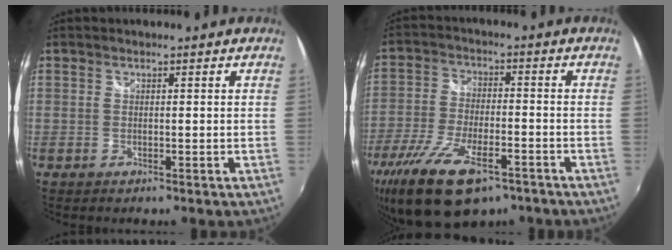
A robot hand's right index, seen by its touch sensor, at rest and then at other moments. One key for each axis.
{"total": 16.5, "fx": -10.5, "fy": 6.7, "fz": 10.9, "tx": -0.234, "ty": -0.044, "tz": -0.184}